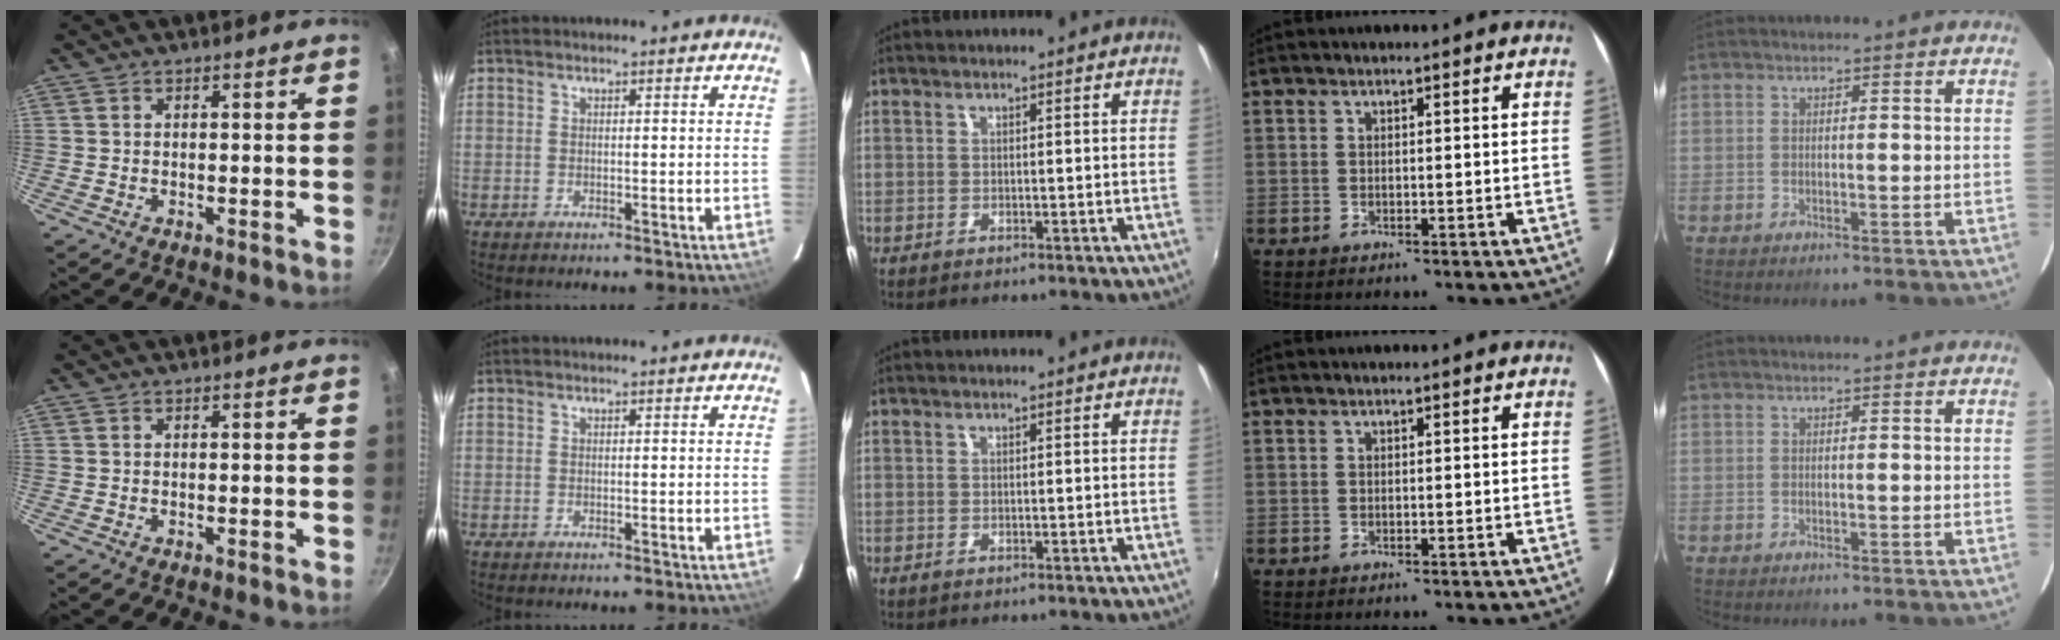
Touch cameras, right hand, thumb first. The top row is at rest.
{}